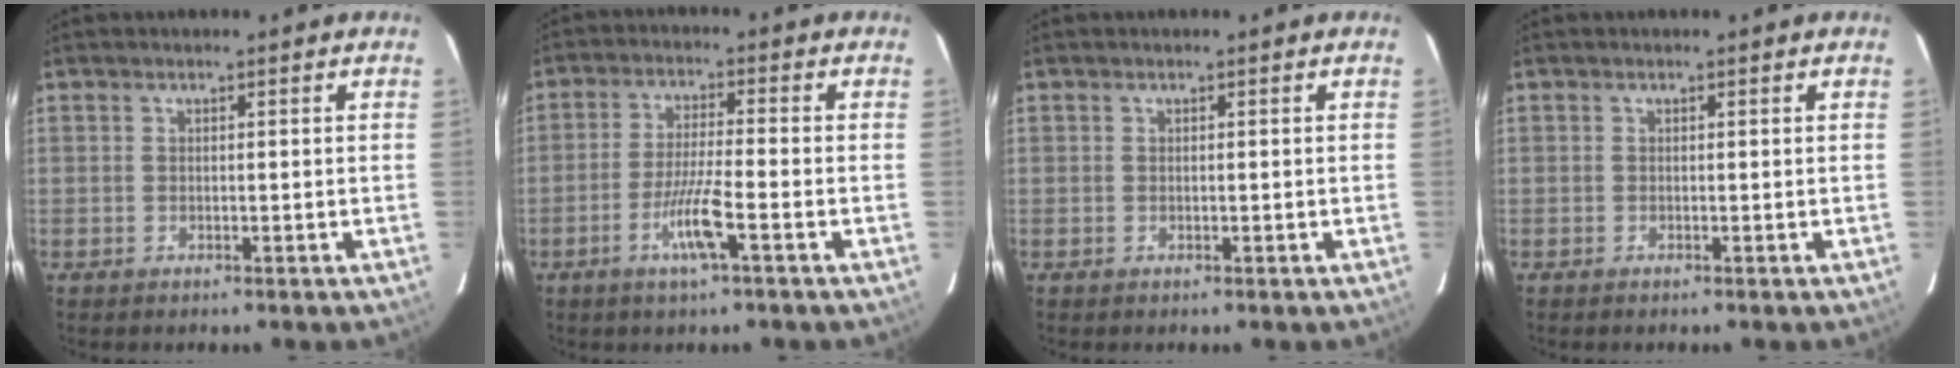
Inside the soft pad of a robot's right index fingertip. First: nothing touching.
{"total": 6.8, "force": [-3.0, 0.0, 6.1], "torque": [-0.120, -0.009, -0.057]}
{"total": 0.0}
{"total": 0.0}